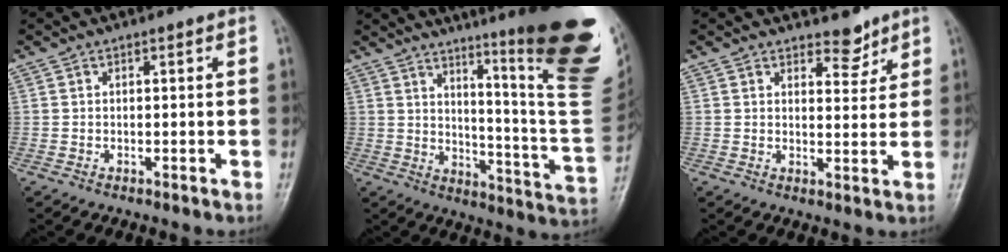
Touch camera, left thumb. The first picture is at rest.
{"total": 27.3, "force": [15.5, 3.0, 22.3], "torque": [-0.234, -0.094, 0.211]}
{"total": 3.8, "force": [3.1, 1.8, 1.2], "torque": [0.004, -0.025, 0.047]}